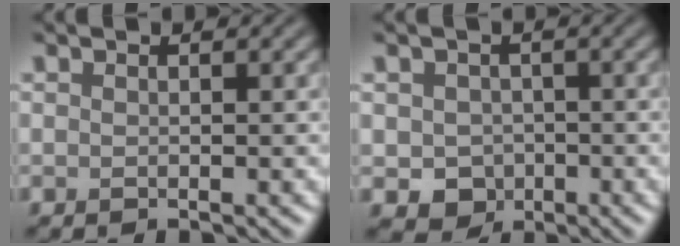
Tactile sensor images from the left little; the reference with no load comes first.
{"total": 2.9, "force": [-0.6, 2.6, 1.1], "torque": [-0.017, -0.008, -0.007]}